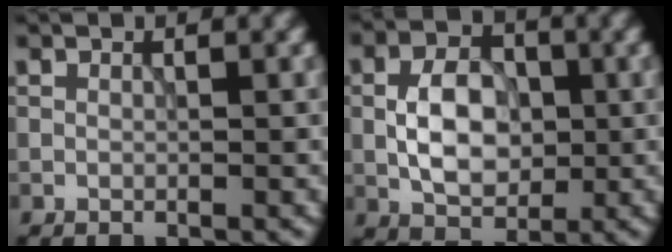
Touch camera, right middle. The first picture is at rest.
{"total": 5.2, "force": [-0.7, 3.4, 3.9], "torque": [-0.064, 0.003, -0.014]}